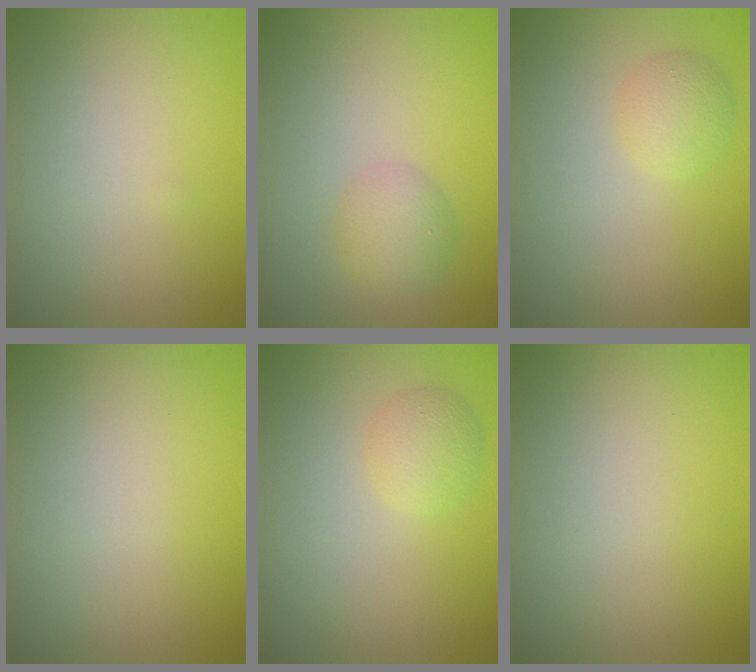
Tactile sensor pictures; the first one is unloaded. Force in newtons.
{"total": 2.5, "press": 2.5, "slide": 0.1}
{"total": 2.0, "press": 2.0, "slide": 0.1}
{"total": 0.0}
{"total": 2.0, "press": 2.0, "slide": 0.1}
{"total": 0.0}